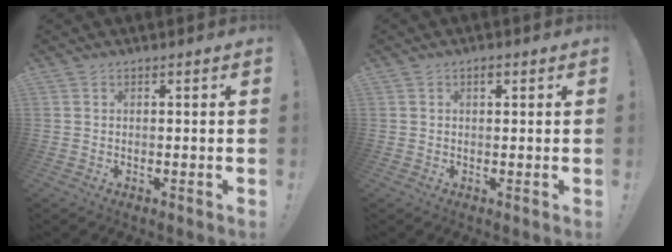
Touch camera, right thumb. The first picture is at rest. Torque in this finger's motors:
{"motor_torque": [-0.32, 0.47, 0.49, 0.08, -0.01]}